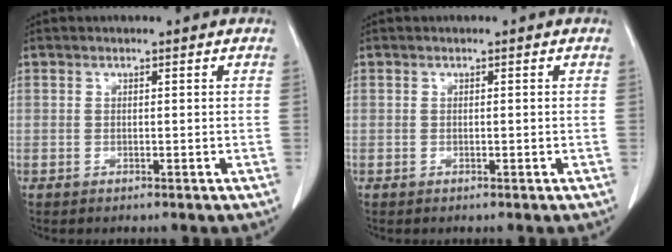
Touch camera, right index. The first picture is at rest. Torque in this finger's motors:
{"motor_torque": [0.01, -0.03, 0.02, 0.01]}